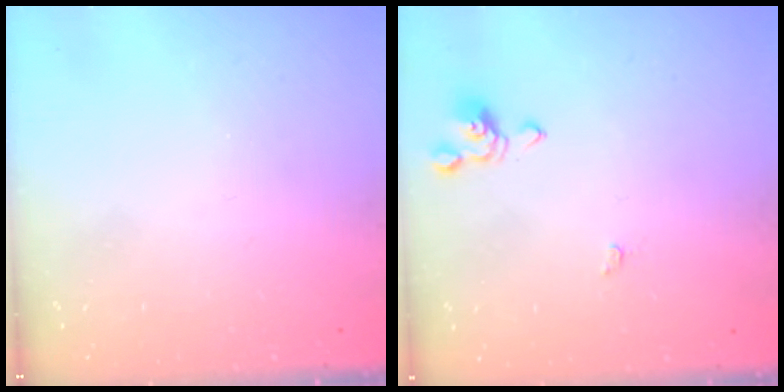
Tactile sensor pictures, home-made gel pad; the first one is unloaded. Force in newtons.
{"total": 0.6, "press": 0.6, "slide": 0.2}